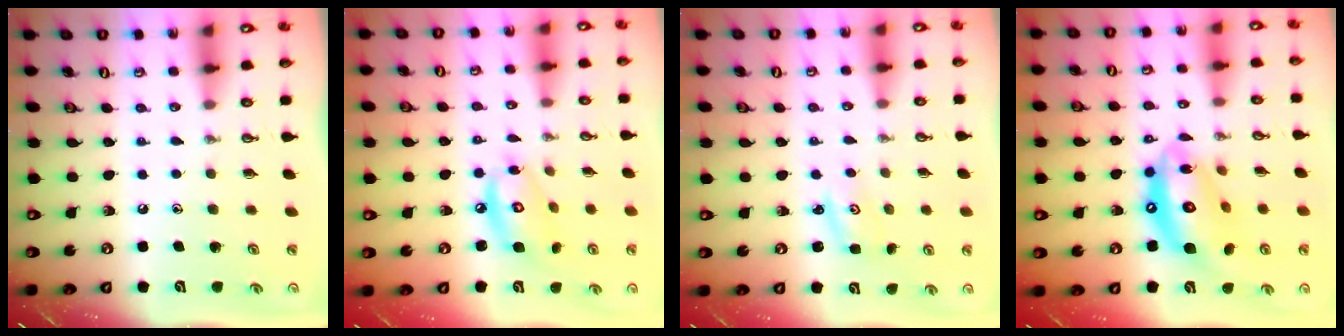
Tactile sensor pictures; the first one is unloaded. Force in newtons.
{"total": 10.8, "press": 10.8, "slide": 0.9}
{"total": 2.0, "press": 2.0, "slide": 0.2}
{"total": 16.8, "press": 16.7, "slide": 1.4}